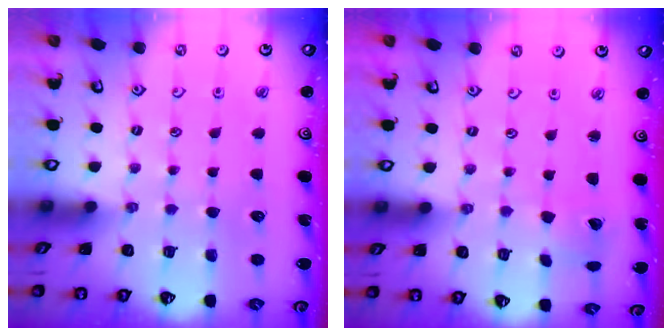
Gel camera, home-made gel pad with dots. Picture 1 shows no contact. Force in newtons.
{"total": 2.6, "press": 2.6, "slide": 0.3}